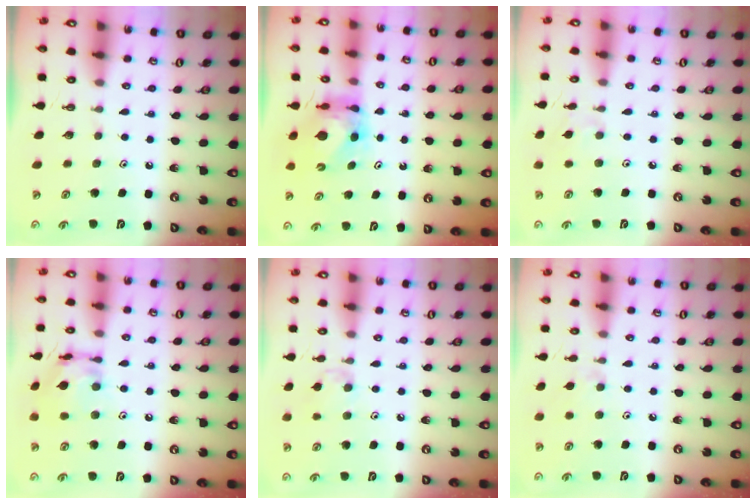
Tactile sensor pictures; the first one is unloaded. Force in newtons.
{"total": 6.2, "press": 6.2, "slide": 0.6}
{"total": 2.8, "press": 2.8, "slide": 0.5}
{"total": 13.5, "press": 13.4, "slide": 1.1}
{"total": 7.1, "press": 7.0, "slide": 0.8}
{"total": 3.2, "press": 3.2, "slide": 0.4}